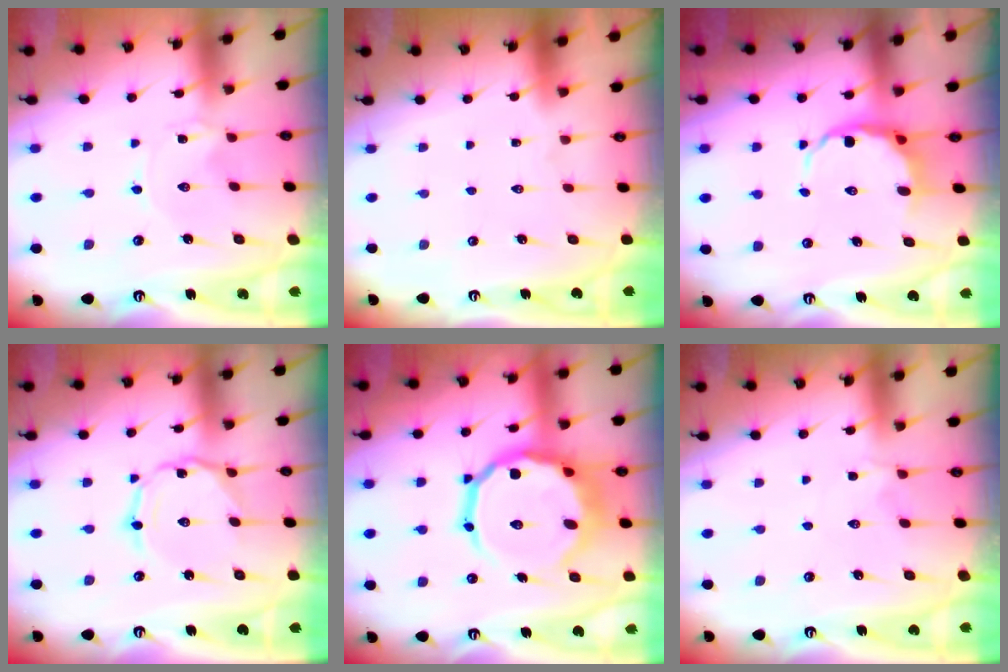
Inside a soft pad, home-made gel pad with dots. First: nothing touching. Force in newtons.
{"total": 1.6, "press": 1.6, "slide": 0.1}
{"total": 6.3, "press": 6.0, "slide": 1.8}
{"total": 3.2, "press": 3.2, "slide": 0.3}
{"total": 17.0, "press": 16.7, "slide": 3.1}
{"total": 1.1, "press": 0.9, "slide": 0.6}